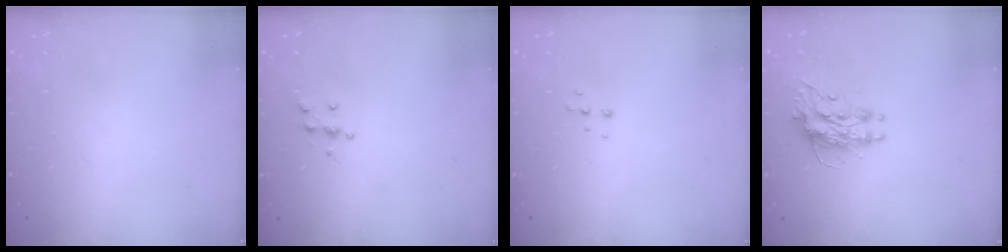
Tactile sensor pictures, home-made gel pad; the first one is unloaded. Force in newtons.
{"total": 4.5, "press": 4.5, "slide": 0.5}
{"total": 5.1, "press": 5.0, "slide": 0.4}
{"total": 10.2, "press": 10.2, "slide": 0.7}